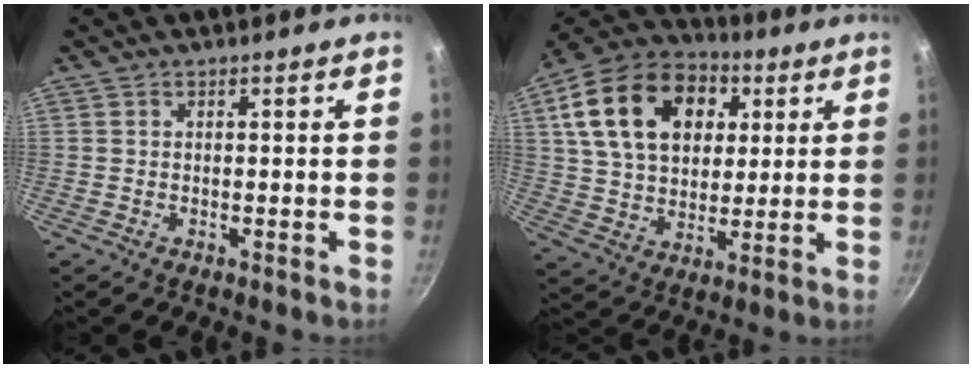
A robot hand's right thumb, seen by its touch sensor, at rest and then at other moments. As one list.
[{"total": 22.3, "force": [6.8, 15.5, 14.6], "torque": [-0.235, 0.006, 0.111]}]